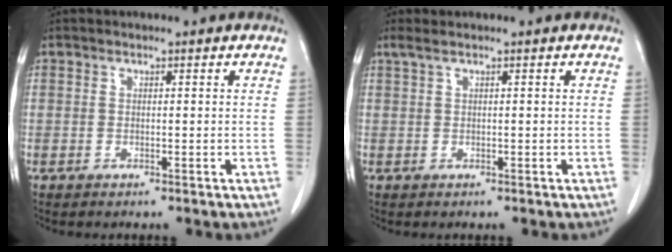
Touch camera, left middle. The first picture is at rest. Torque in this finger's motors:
{"motor_torque": [0.71, -0.75, 0.00, 0.01]}